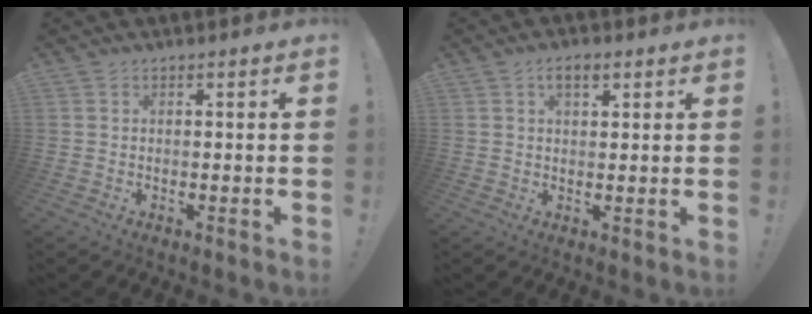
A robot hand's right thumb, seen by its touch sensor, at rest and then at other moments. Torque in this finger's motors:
{"motor_torque": [0.23, 0.23, 0.01, -0.01, 0.00]}